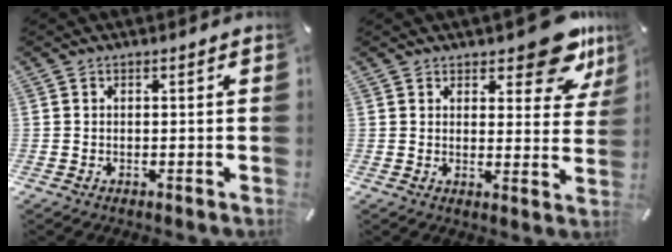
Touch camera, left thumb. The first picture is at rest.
{"total": 11.7, "force": [8.6, 4.8, 6.3], "torque": [-0.058, -0.065, 0.149]}